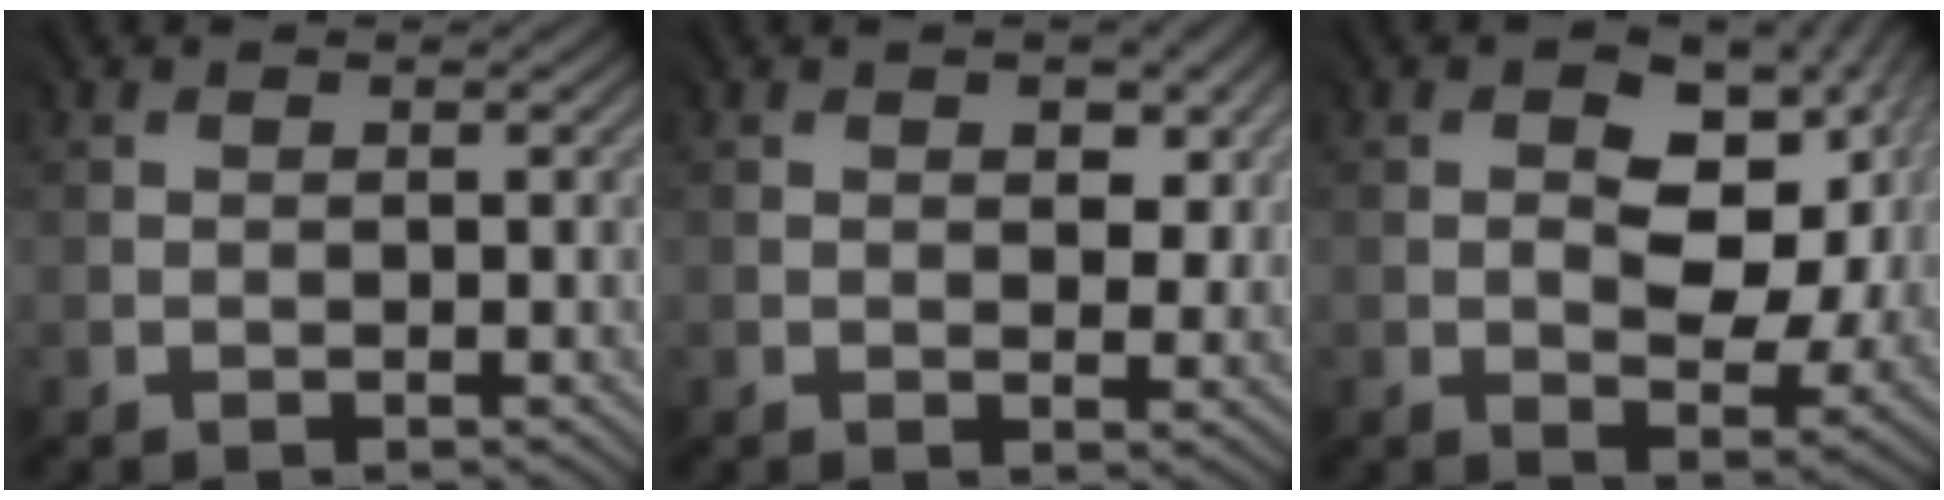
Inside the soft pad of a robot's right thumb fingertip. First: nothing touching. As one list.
[{"total": 3.6, "force": [1.2, 2.0, 2.7], "torque": [-0.037, -0.006, 0.023]}, {"total": 9.4, "force": [1.5, 5.6, 7.3], "torque": [-0.123, -0.009, 0.030]}]